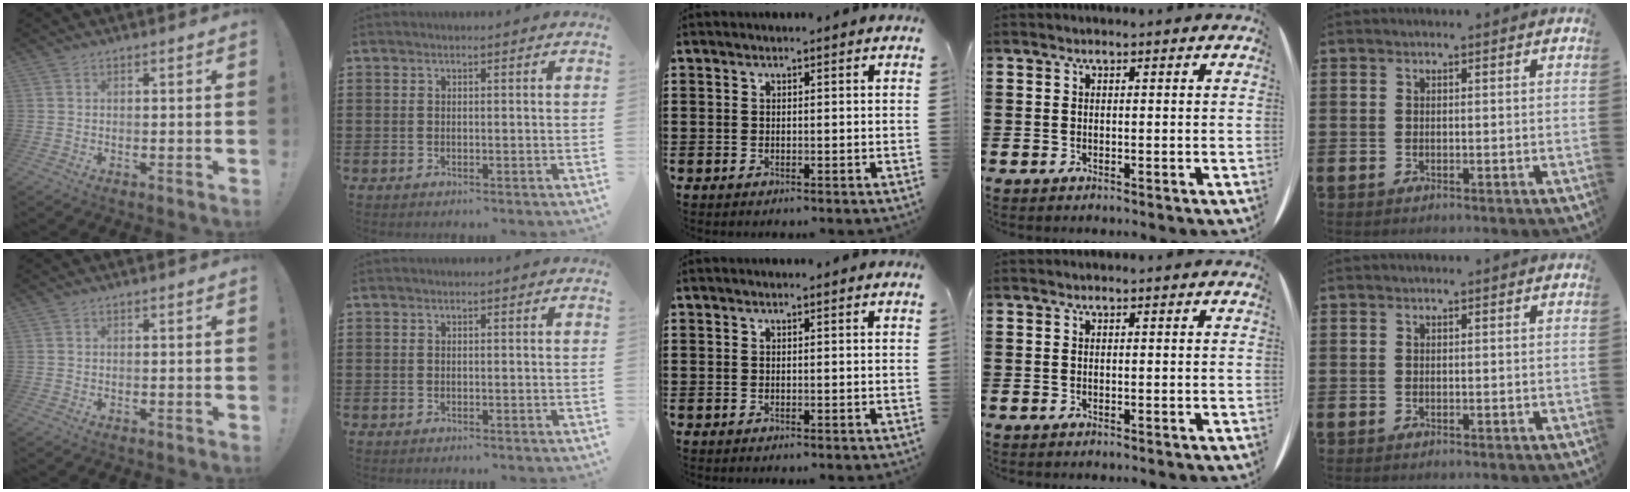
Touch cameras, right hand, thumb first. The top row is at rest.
{}